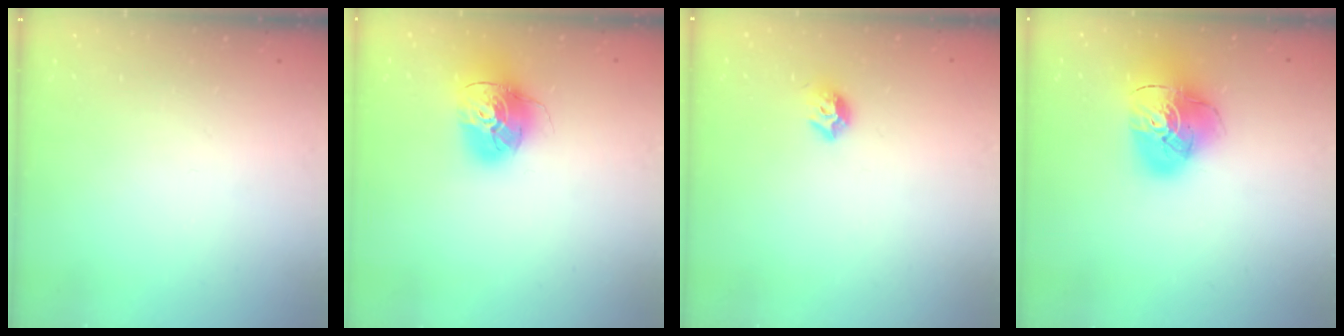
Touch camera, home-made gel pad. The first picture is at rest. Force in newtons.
{"total": 16.6, "press": 16.6, "slide": 1.6}
{"total": 7.9, "press": 7.9, "slide": 0.7}
{"total": 14.9, "press": 14.8, "slide": 1.6}